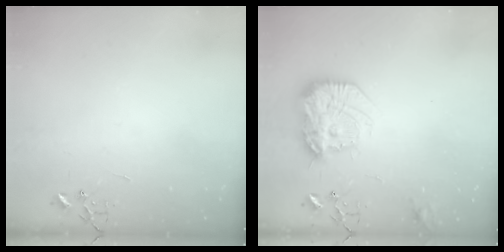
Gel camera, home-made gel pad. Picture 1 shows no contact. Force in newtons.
{"total": 22.2, "press": 22.1, "slide": 1.5}